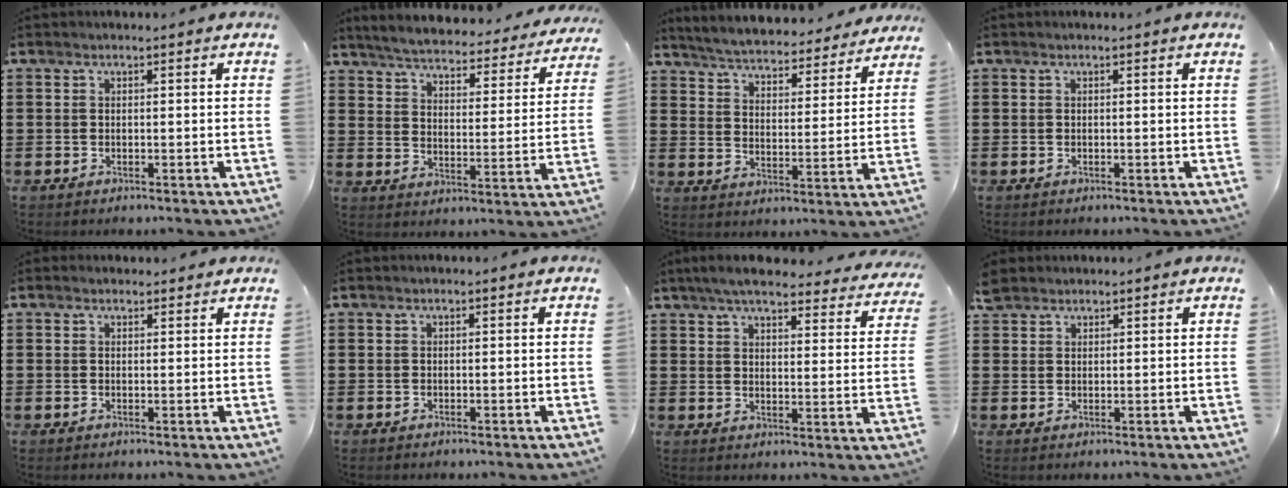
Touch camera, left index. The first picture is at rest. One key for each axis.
{"total": 4.7, "fx": 4.6, "fy": -0.1, "fz": 0.9, "tx": -0.043, "ty": -0.037, "tz": 0.074}
{"total": 4.9, "fx": 4.9, "fy": -0.4, "fz": 0.5, "tx": -0.036, "ty": -0.040, "tz": 0.080}
{"total": 0.0}
{"total": 1.0, "fx": 0.9, "fy": 0.4, "fz": 0.1, "tx": -0.005, "ty": 0.003, "tz": 0.018}
{"total": 0.0}
{"total": 5.8, "fx": 5.2, "fy": 0.6, "fz": 2.5, "tx": -0.059, "ty": -0.024, "tz": 0.089}
{"total": 2.5, "fx": 2.1, "fy": 1.2, "fz": 0.4, "tx": -0.013, "ty": 0.006, "tz": 0.043}